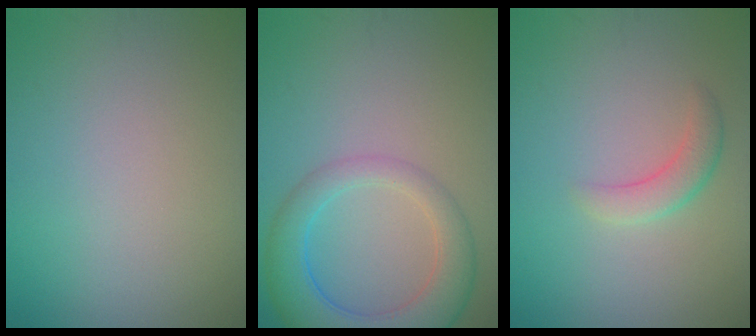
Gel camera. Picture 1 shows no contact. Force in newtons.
{"total": 6.0, "press": 6.0, "slide": 0.5}
{"total": 2.1, "press": 2.1, "slide": 0.2}